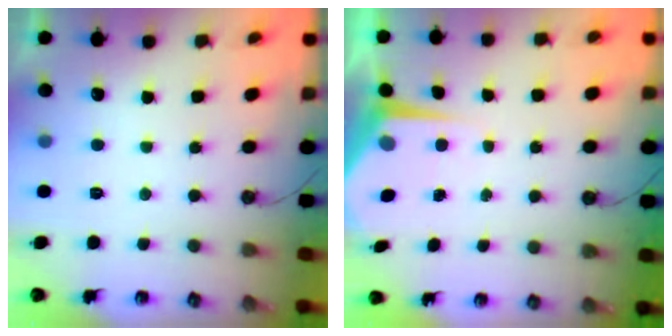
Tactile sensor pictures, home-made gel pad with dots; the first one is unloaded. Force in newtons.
{"total": 6.5, "press": 6.5, "slide": 0.2}